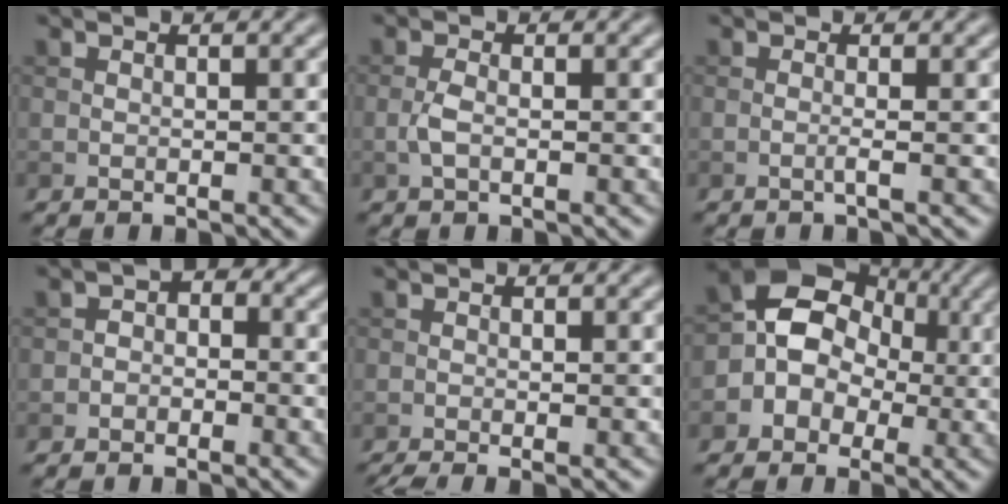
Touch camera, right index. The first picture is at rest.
{"total": 1.5, "force": [-0.5, 0.5, 1.3], "torque": [-0.031, 0.000, -0.014]}
{"total": 1.1, "force": [-0.3, 0.2, 1.0], "torque": [-0.017, -0.001, -0.012]}
{"total": 1.8, "force": [-0.9, 1.2, 0.8], "torque": [-0.007, 0.005, -0.020]}
{"total": 2.1, "force": [-1.2, 0.5, 1.7], "torque": [-0.023, -0.010, -0.025]}
{"total": 6.8, "force": [-0.2, 6.1, 3.0], "torque": [-0.027, 0.019, -0.029]}